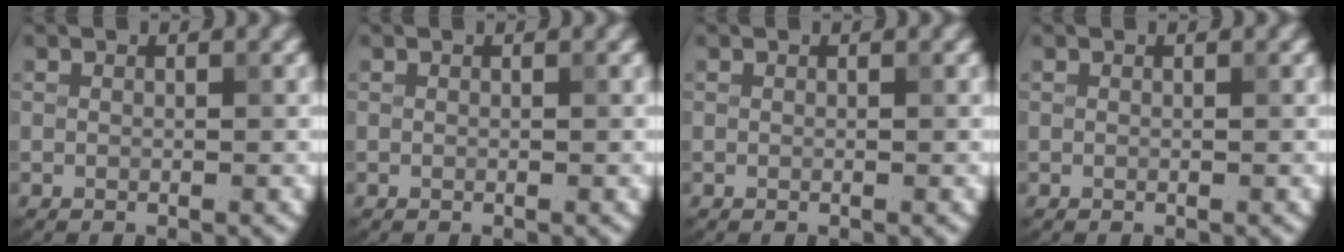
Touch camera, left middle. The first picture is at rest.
{"total": 0.0}
{"total": 0.0}
{"total": 0.0}